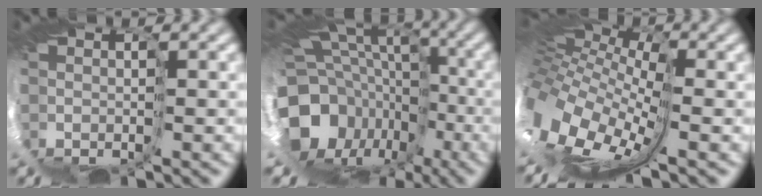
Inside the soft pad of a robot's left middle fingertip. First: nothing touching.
{"total": 14.1, "force": [-3.6, 11.6, 7.2], "torque": [-0.115, -0.022, -0.054]}
{"total": 11.1, "force": [-0.2, 6.2, 9.2], "torque": [-0.178, -0.027, 0.031]}